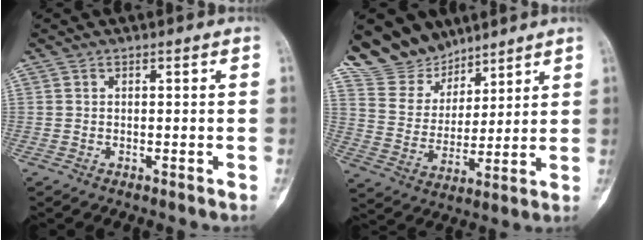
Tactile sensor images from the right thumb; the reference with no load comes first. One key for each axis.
{"total": 12.6, "fx": 10.6, "fy": 6.6, "fz": 1.8, "tx": -0.003, "ty": -0.058, "tz": 0.209}